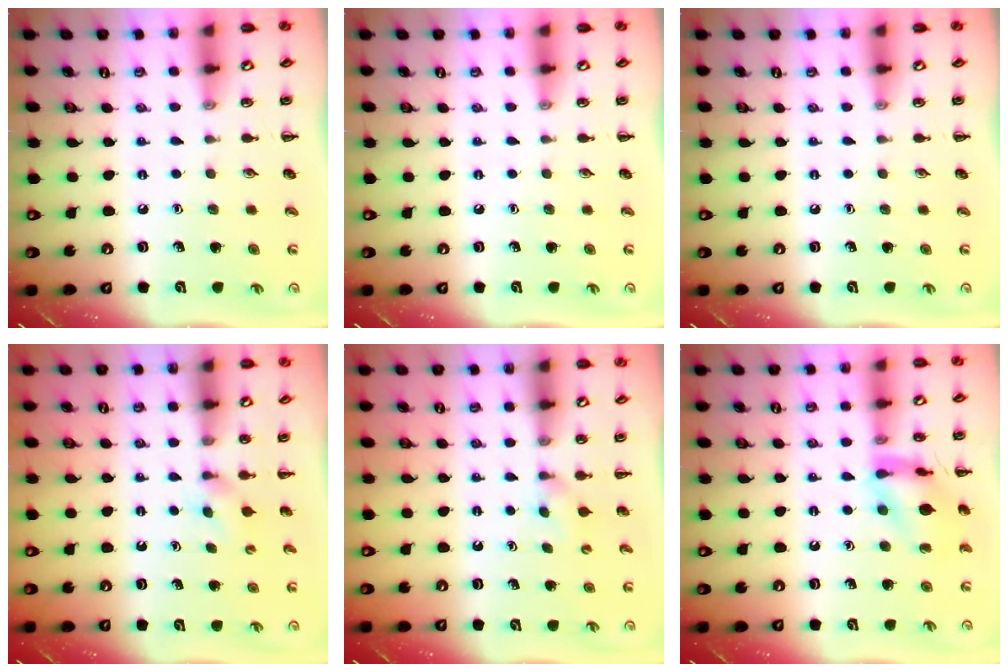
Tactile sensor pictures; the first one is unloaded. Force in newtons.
{"total": 0.0}
{"total": 0.0}
{"total": 2.5, "press": 2.4, "slide": 0.9}
{"total": 2.4, "press": 2.1, "slide": 1.0}
{"total": 12.0, "press": 11.9, "slide": 1.3}